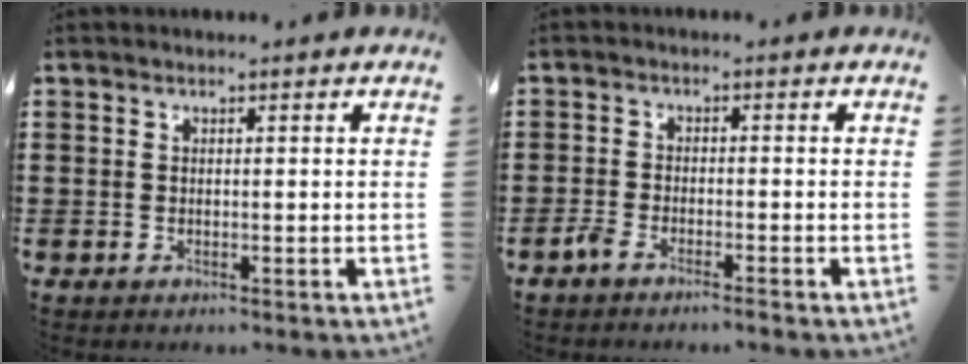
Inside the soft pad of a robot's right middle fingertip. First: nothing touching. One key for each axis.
{"total": 2.1, "fx": -1.8, "fy": 0.2, "fz": 1.0, "tx": -0.034, "ty": -0.002, "tz": -0.039}